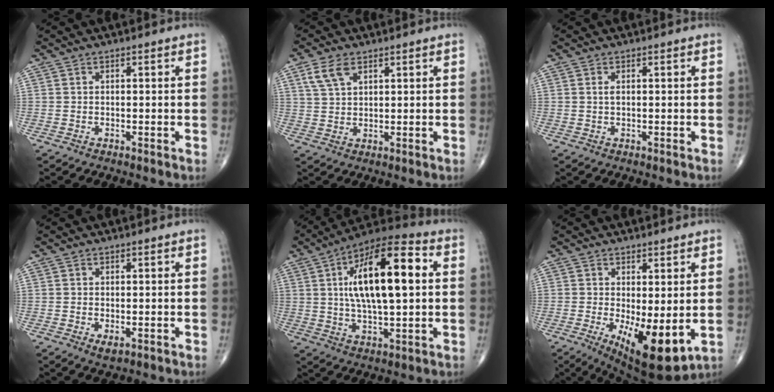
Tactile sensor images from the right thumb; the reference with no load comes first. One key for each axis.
{"total": 5.1, "fx": 2.7, "fy": 2.8, "fz": 3.3, "tx": -0.063, "ty": -0.003, "tz": 0.059}
{"total": 0.9, "fx": 0.2, "fy": 0.4, "fz": 0.8, "tx": -0.017, "ty": 0.001, "tz": 0.004}
{"total": 1.8, "fx": -0.4, "fy": 1.0, "fz": 1.5, "tx": -0.024, "ty": -0.003, "tz": -0.002}
{"total": 19.8, "fx": 3.5, "fy": 7.5, "fz": 18.0, "tx": -0.287, "ty": 0.015, "tz": 0.050}
{"total": 11.4, "fx": -1.8, "fy": 4.2, "fz": 10.4, "tx": -0.158, "ty": -0.026, "tz": -0.013}